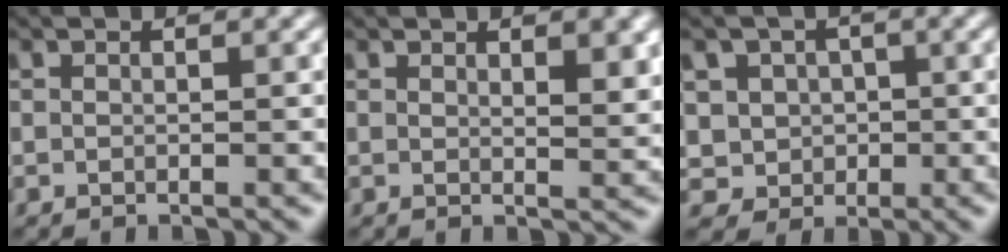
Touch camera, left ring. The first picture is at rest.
{"total": 3.0, "force": [1.6, 0.9, 2.4], "torque": [-0.029, -0.004, 0.029]}
{"total": 3.6, "force": [0.5, 3.5, 0.9], "torque": [-0.005, 0.004, 0.004]}